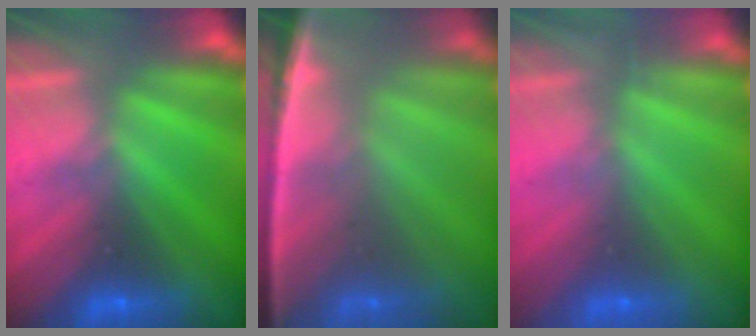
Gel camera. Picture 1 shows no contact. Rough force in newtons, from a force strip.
{"total": 6.5}
{"total": 2.4}